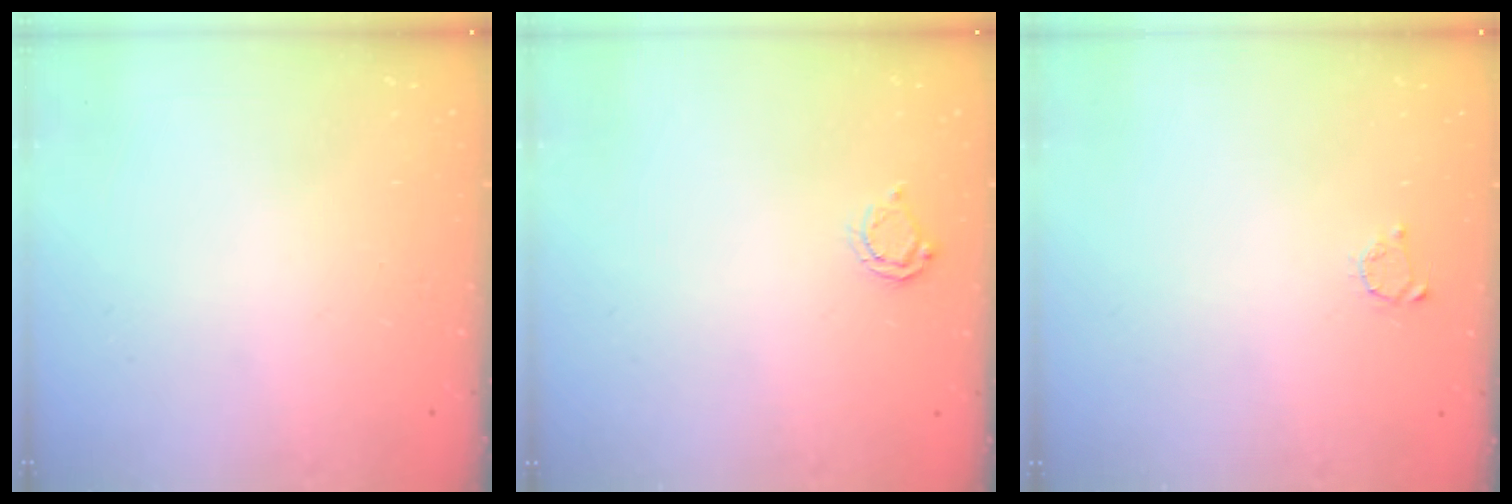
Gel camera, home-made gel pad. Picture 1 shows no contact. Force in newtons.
{"total": 4.2, "press": 4.2, "slide": 0.2}
{"total": 2.2, "press": 2.2, "slide": 0.4}